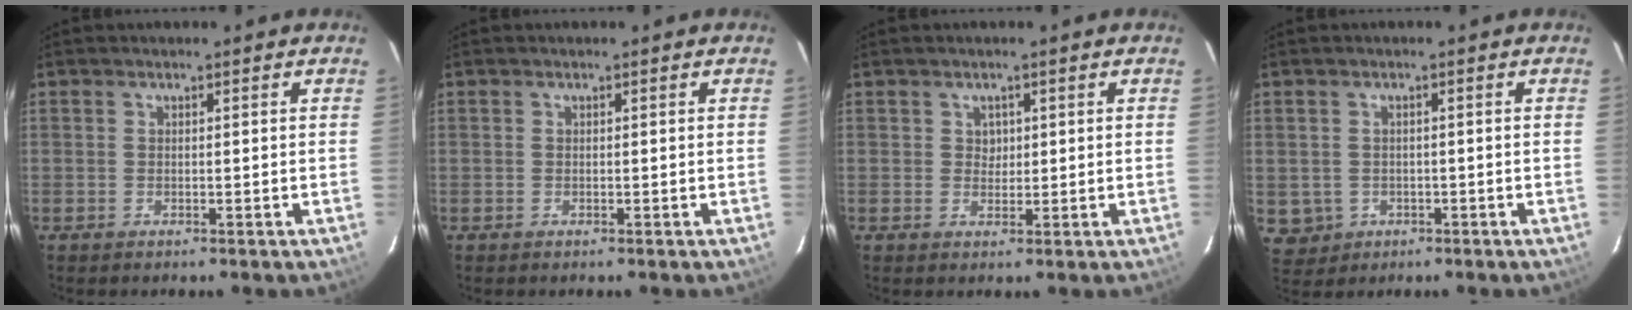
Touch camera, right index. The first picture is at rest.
{"total": 0.0}
{"total": 1.7, "force": [0.6, 1.5, 0.3], "torque": [-0.001, 0.005, 0.010]}
{"total": 4.5, "force": [-0.8, 4.3, 0.8], "torque": [-0.025, 0.002, 0.003]}